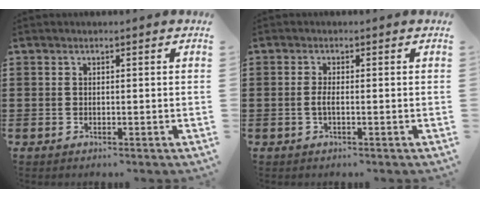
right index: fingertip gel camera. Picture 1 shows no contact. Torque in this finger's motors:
{"motor_torque": [2.14, 0.00, 0.24, 0.06]}